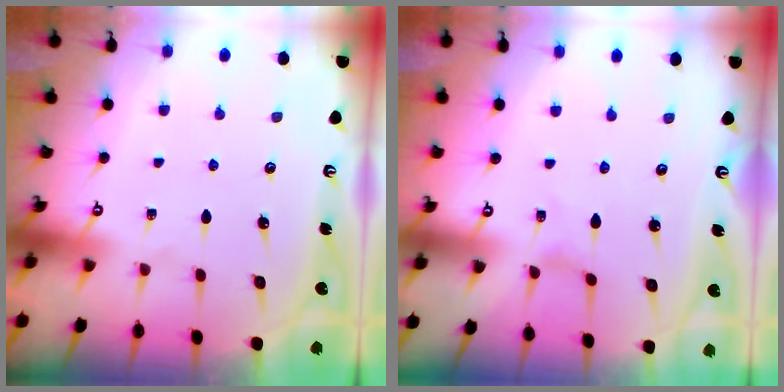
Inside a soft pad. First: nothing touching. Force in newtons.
{"total": 0.0}